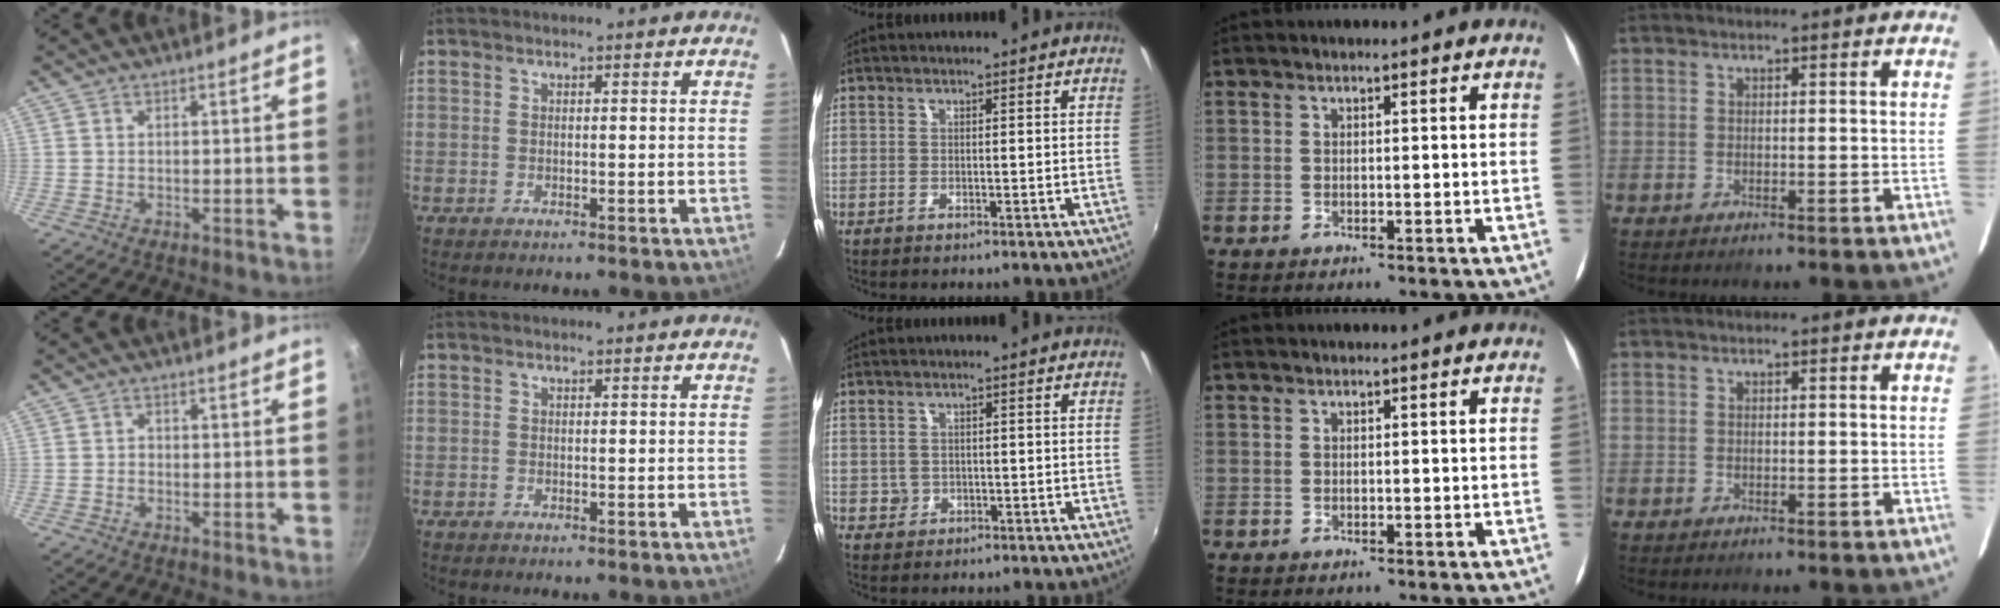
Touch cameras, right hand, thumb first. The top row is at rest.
{"thumb": {"total": 0.7, "force": [-0.2, 0.6, 0.2], "torque": [-0.002, 0.002, -0.006]}, "middle": {"total": 2.0, "force": [-0.2, 2.0, 0.3], "torque": [-0.004, -0.001, -0.001]}}